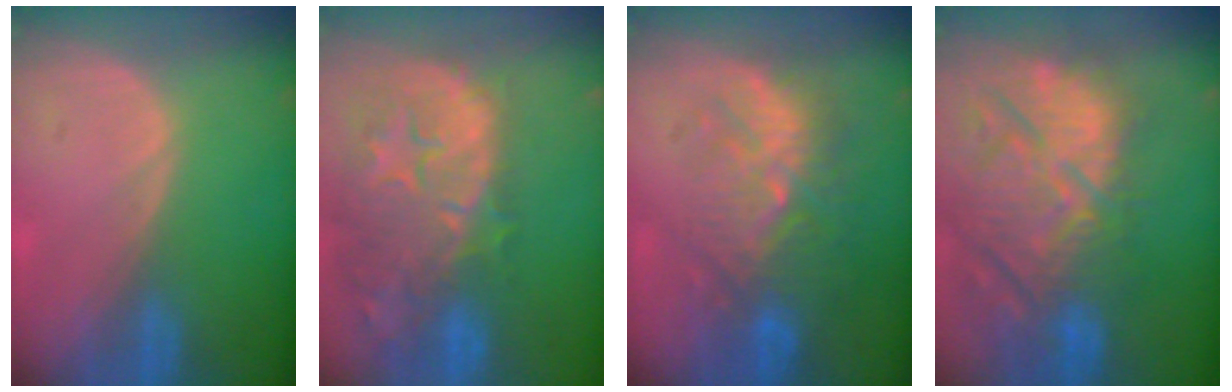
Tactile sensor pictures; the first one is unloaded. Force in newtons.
{"total": 15.0, "press": 11.9, "slide": 9.0}
{"total": 10.1, "press": 9.4, "slide": 3.7}
{"total": 15.0, "press": 12.9, "slide": 7.5}